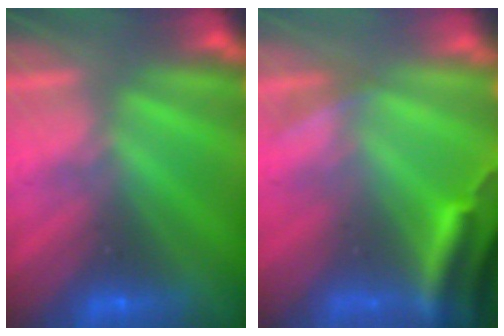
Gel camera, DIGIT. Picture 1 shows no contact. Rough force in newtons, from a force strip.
{"total": 3.5}